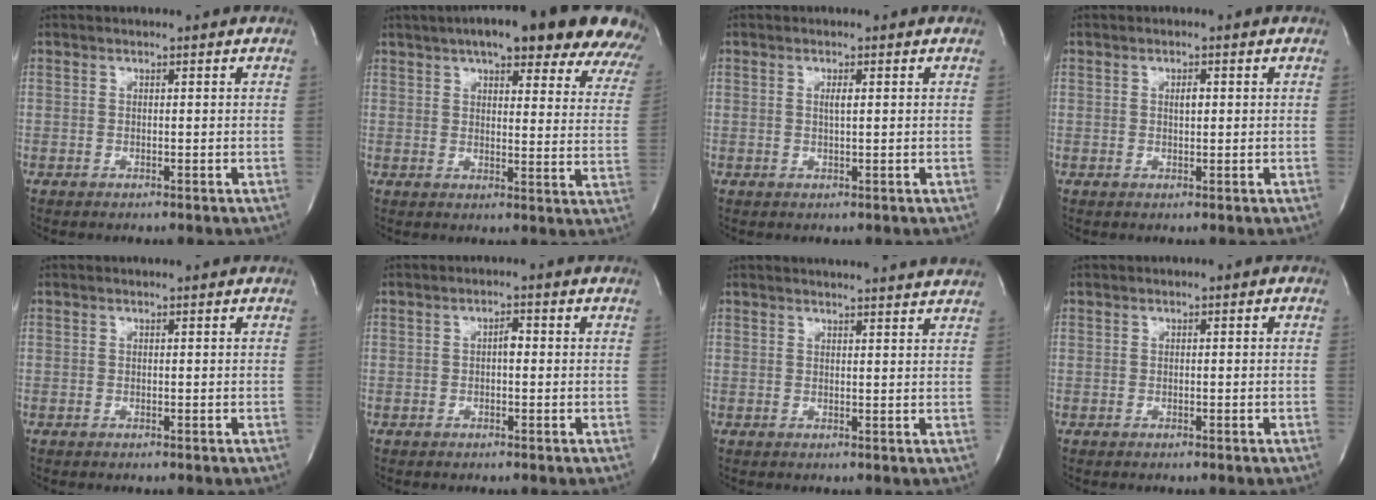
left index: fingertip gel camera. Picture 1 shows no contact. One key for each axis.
{"total": 25.5, "fx": 19.8, "fy": 5.8, "fz": 15.0, "tx": -0.186, "ty": -0.004, "tz": 0.222}
{"total": 1.1, "fx": -0.2, "fy": 0.0, "fz": 1.1, "tx": -0.025, "ty": -0.005, "tz": -0.002}
{"total": 1.2, "fx": -0.2, "fy": 0.4, "fz": 1.1, "tx": -0.020, "ty": -0.004, "tz": -0.002}
{"total": 0.0}
{"total": 1.5, "fx": -0.5, "fy": 0.5, "fz": 1.3, "tx": -0.018, "ty": 0.000, "tz": -0.011}
{"total": 11.6, "fx": 11.2, "fy": -0.1, "fz": 3.0, "tx": -0.035, "ty": -0.016, "tz": 0.117}
{"total": 0.6, "fx": -0.6, "fy": 0.1, "fz": 0.2, "tx": -0.002, "ty": -0.002, "tz": -0.013}